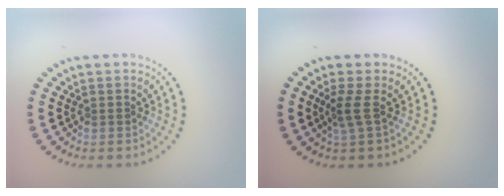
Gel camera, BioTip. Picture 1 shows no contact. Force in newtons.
{"total": 1.9, "press": 1.2, "slide": 1.4}